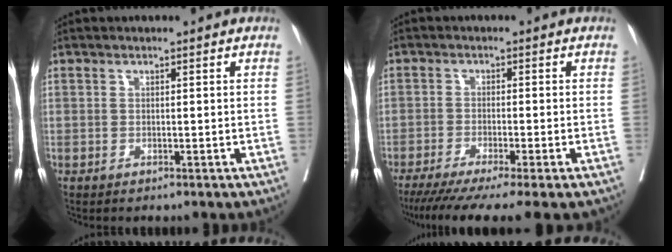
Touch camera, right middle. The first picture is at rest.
{"total": 12.0, "force": [-9.5, 0.1, 7.3], "torque": [-0.105, -0.034, -0.149]}